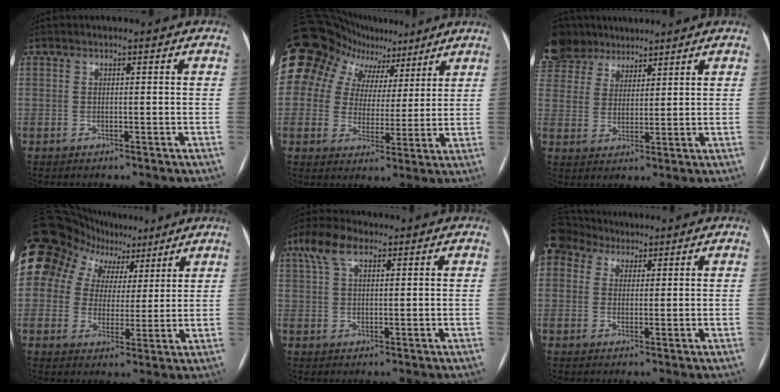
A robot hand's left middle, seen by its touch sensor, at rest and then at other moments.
{"total": 11.2, "force": [6.9, 8.2, 3.4], "torque": [-0.061, 0.039, 0.100]}
{"total": 10.2, "force": [8.5, 5.1, 2.7], "torque": [-0.074, 0.030, 0.166]}
{"total": 10.3, "force": [6.9, 7.2, 2.4], "torque": [-0.049, 0.038, 0.102]}
{"total": 5.7, "force": [3.2, 2.4, 4.0], "torque": [-0.089, 0.028, 0.063]}
{"total": 3.9, "force": [3.2, 2.2, 0.3], "torque": [-0.010, 0.026, 0.069]}